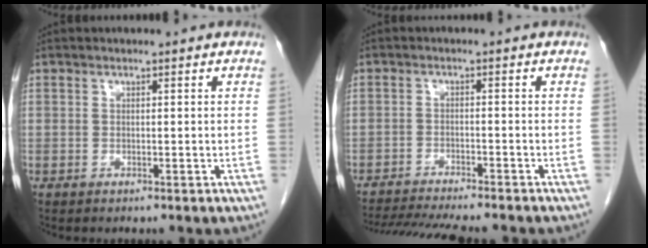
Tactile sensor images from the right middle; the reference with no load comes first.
{"total": 13.7, "force": [-12.3, 1.0, 5.9], "torque": [-0.093, -0.019, -0.177]}